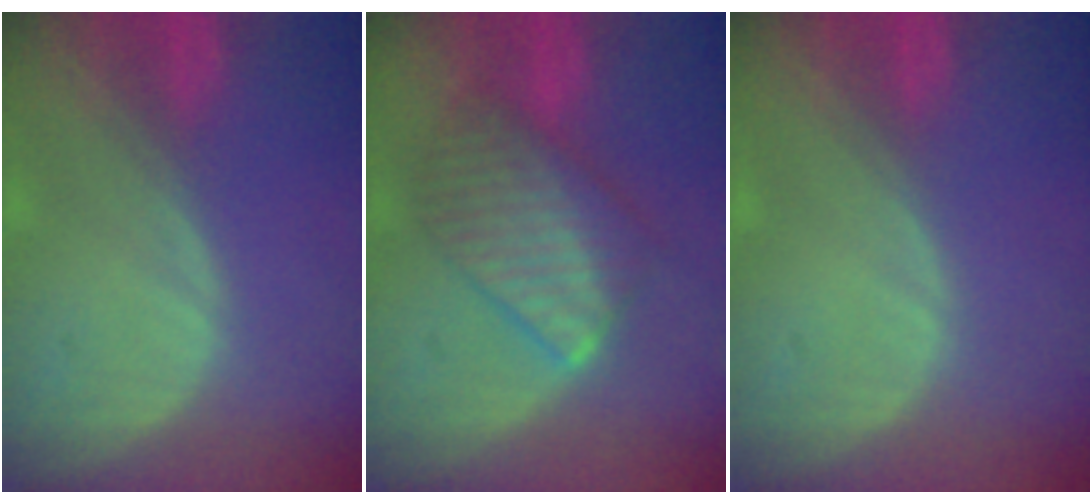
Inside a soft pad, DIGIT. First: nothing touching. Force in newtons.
{"total": 7.9, "press": 7.9, "slide": 0.3}
{"total": 0.0}